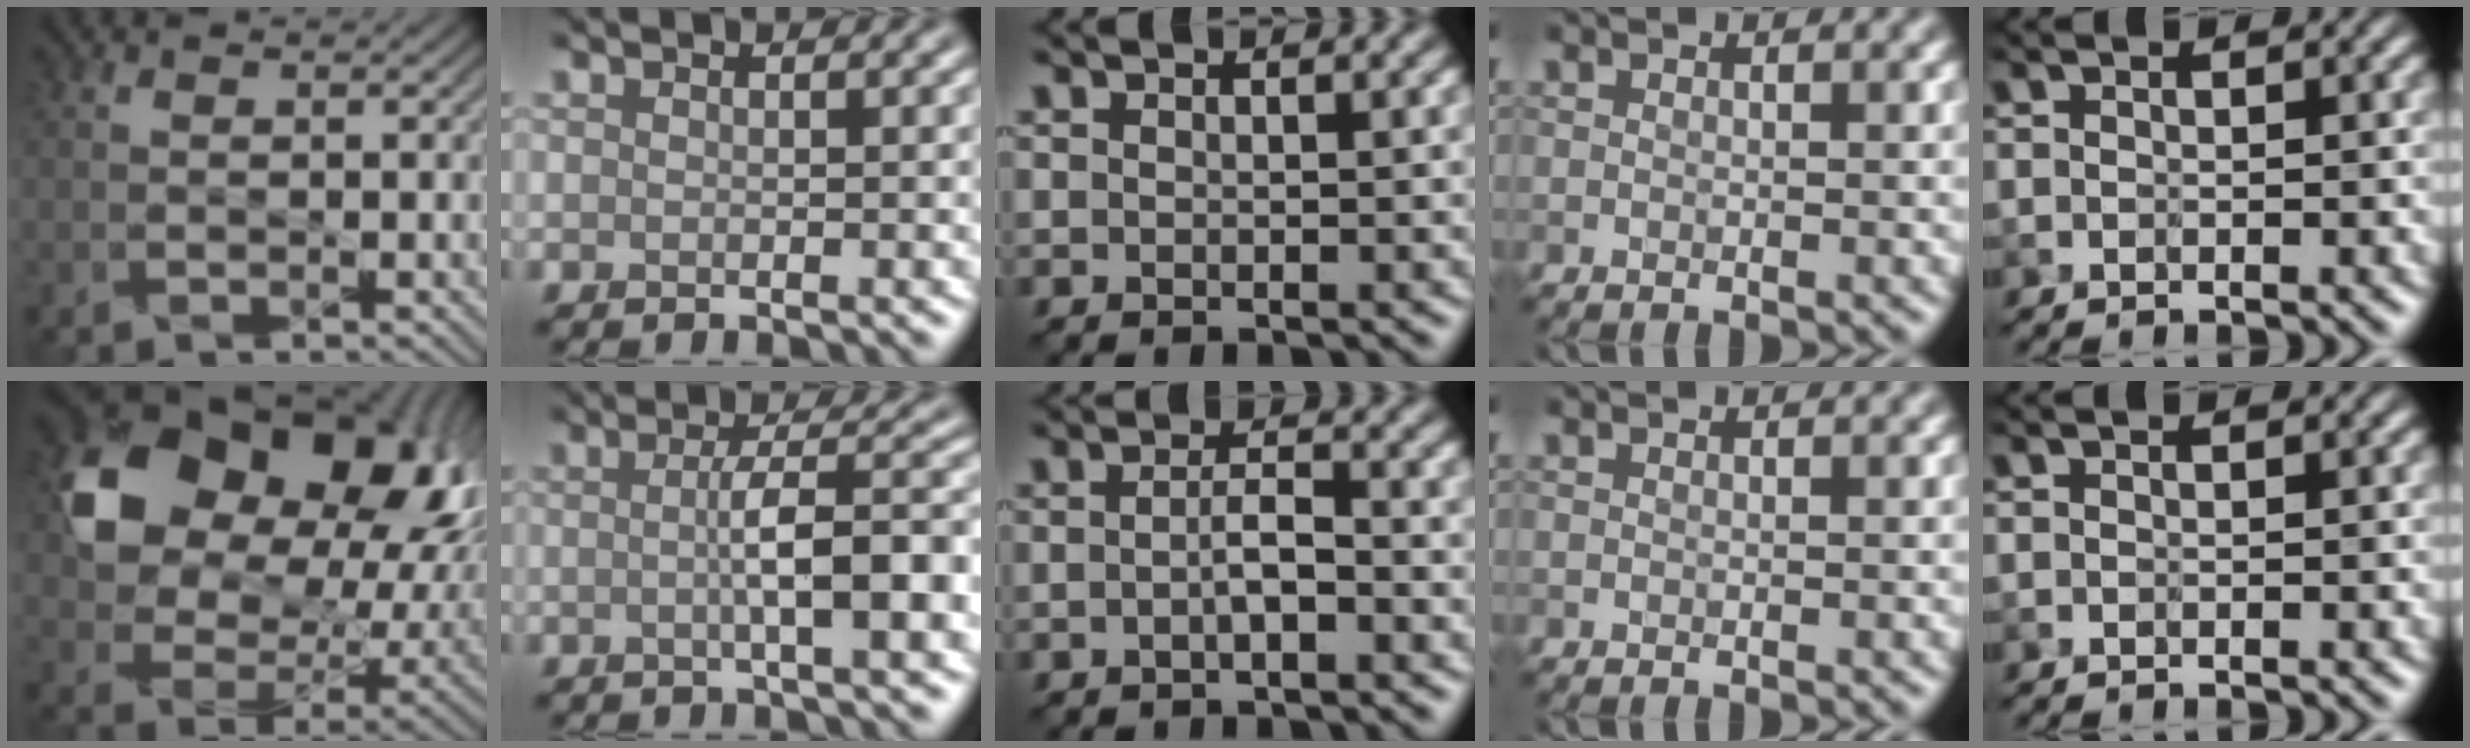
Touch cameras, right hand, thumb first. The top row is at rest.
{"thumb": {"total": 18.5, "force": [5.9, 13.3, 11.5], "torque": [-0.216, -0.006, 0.133]}, "index": {"total": 5.8, "force": [-0.5, 1.1, 5.7], "torque": [-0.087, 0.010, -0.010]}, "middle": {"total": 1.7, "force": [-0.5, 0.2, 1.6], "torque": [-0.031, 0.004, -0.011]}}